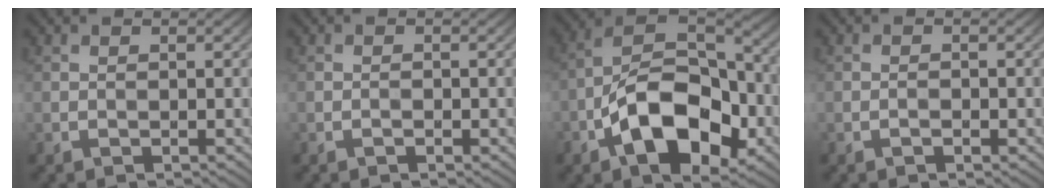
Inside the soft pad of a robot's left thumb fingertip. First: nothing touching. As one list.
[{"total": 0.6, "force": [-0.4, 0.2, 0.4], "torque": [-0.005, 0.001, -0.006]}, {"total": 14.2, "force": [-5.8, 7.5, 10.5], "torque": [-0.189, -0.006, -0.120]}, {"total": 0.9, "force": [-0.5, 0.3, 0.6], "torque": [-0.009, 0.001, -0.009]}]